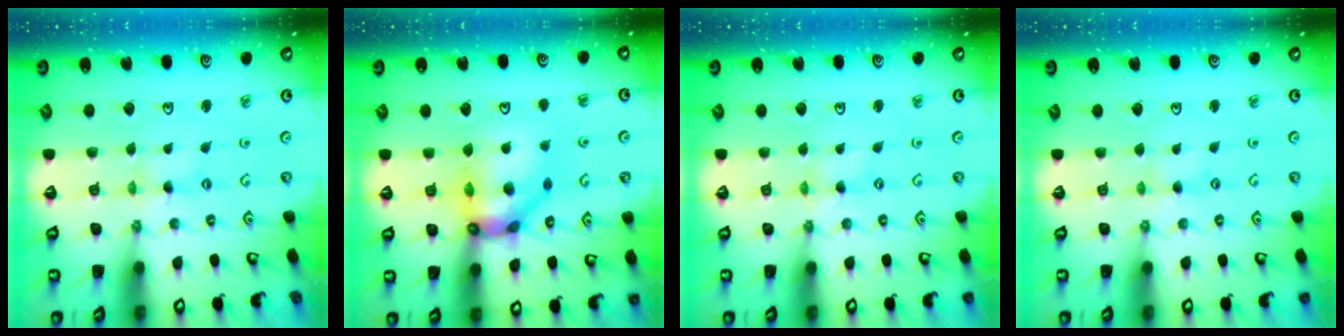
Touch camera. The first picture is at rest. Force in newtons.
{"total": 15.1, "press": 15.0, "slide": 2.0}
{"total": 0.0}
{"total": 1.3, "press": 1.3, "slide": 0.2}